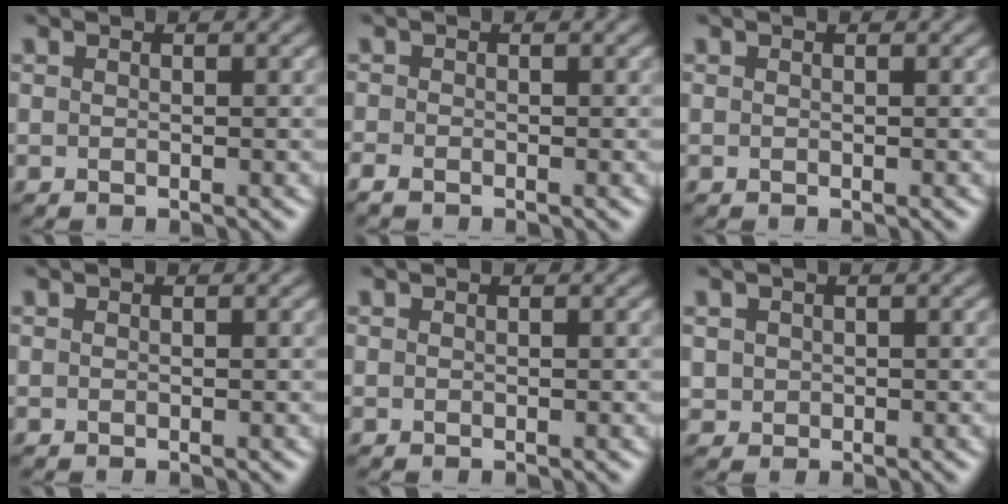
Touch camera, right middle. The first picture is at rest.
{"total": 1.3, "force": [-1.0, 0.5, 0.6], "torque": [-0.016, -0.009, -0.025]}
{"total": 0.0}
{"total": 0.0}
{"total": 0.0}
{"total": 1.1, "force": [0.2, 1.0, 0.2], "torque": [-0.002, -0.005, 0.007]}